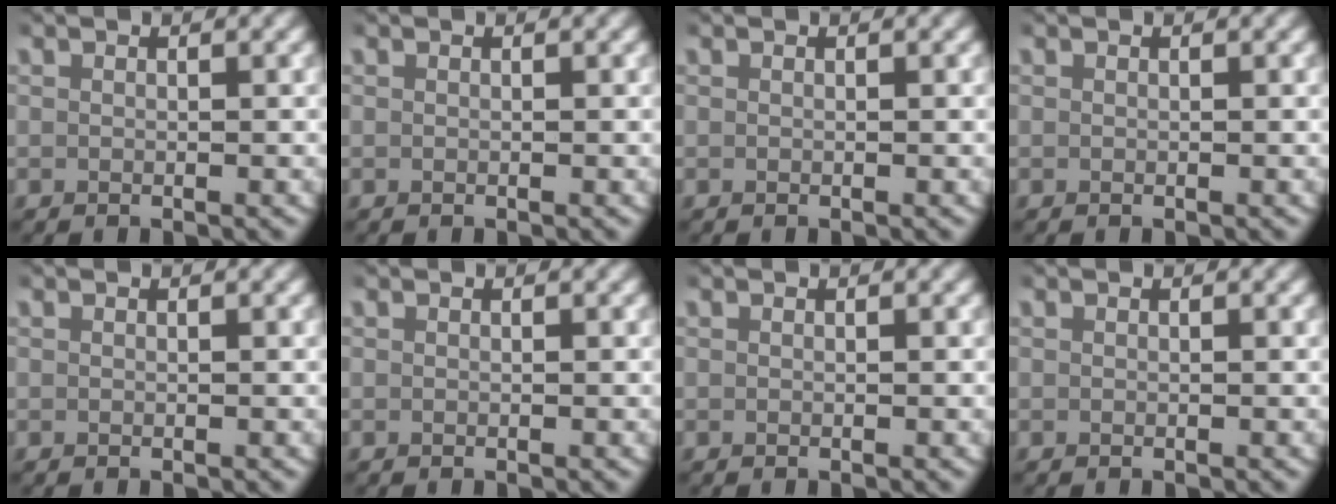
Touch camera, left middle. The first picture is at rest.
{"total": 0.0}
{"total": 0.0}
{"total": 0.0}
{"total": 0.0}
{"total": 0.0}
{"total": 0.0}
{"total": 0.0}